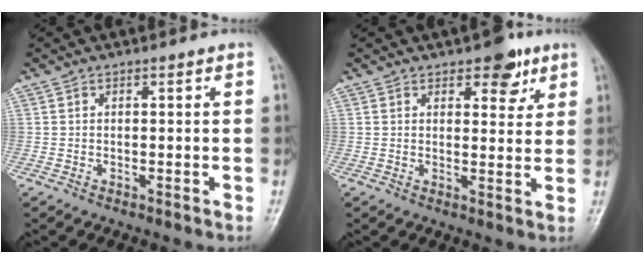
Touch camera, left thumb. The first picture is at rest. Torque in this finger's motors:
{"motor_torque": [0.75, 0.03, 0.56, -0.52, 0.00]}